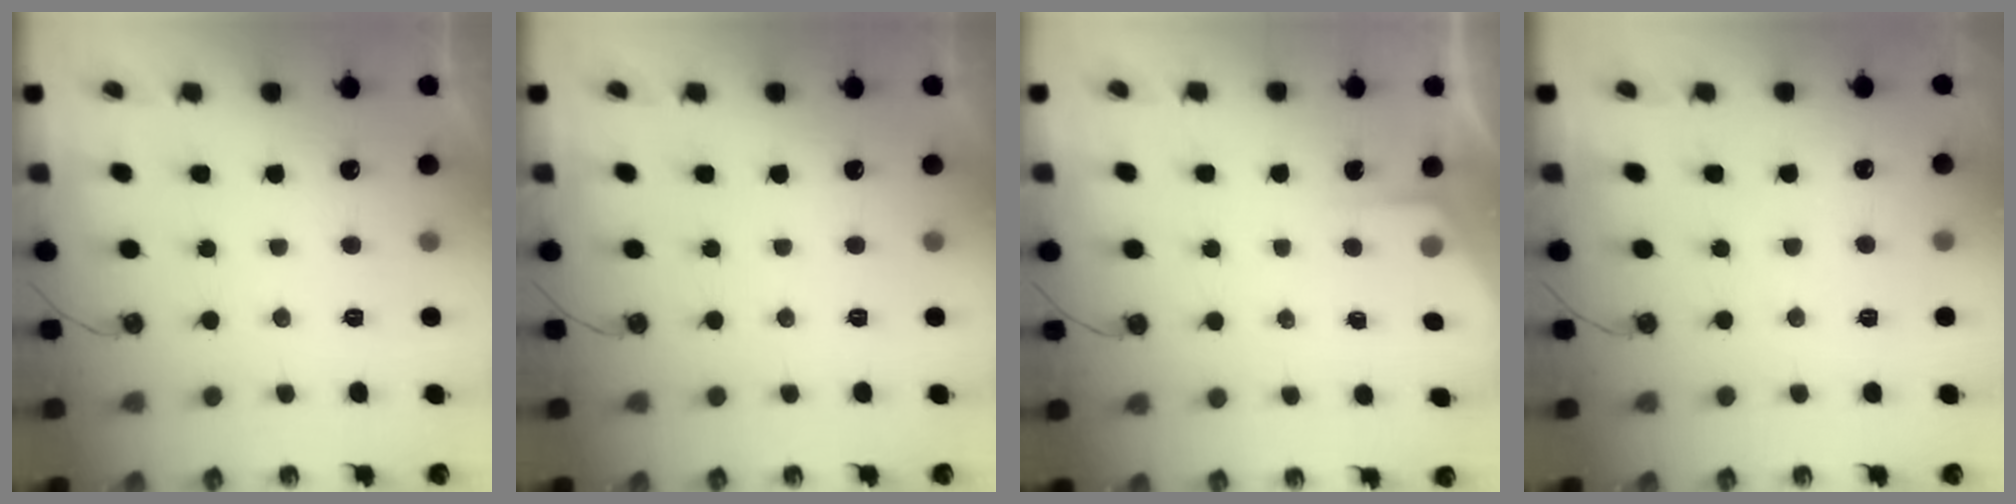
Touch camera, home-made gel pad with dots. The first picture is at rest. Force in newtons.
{"total": 0.0}
{"total": 1.8, "press": 1.7, "slide": 0.3}
{"total": 2.1, "press": 2.0, "slide": 0.4}